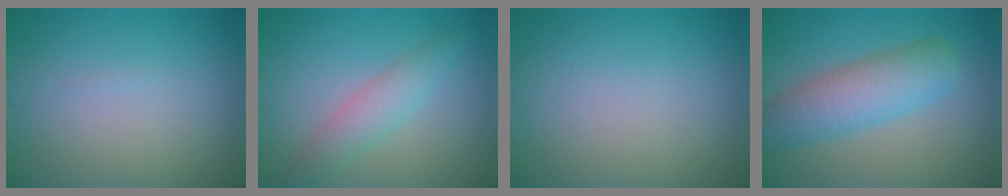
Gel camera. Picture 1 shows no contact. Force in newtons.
{"total": 2.8, "press": 2.8, "slide": 0.1}
{"total": 0.0}
{"total": 5.6, "press": 5.6, "slide": 0.2}